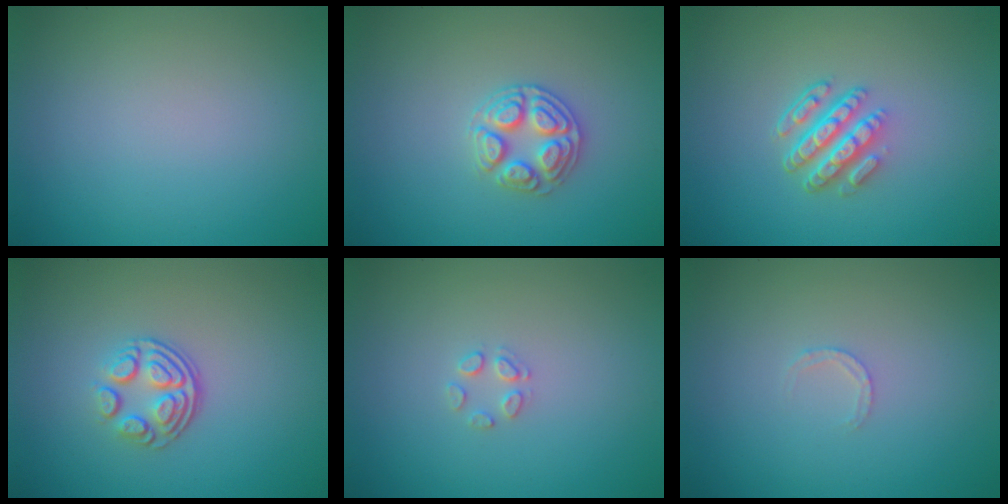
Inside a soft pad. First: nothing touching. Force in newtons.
{"total": 2.9, "press": 2.8, "slide": 0.3}
{"total": 4.6, "press": 3.2, "slide": 3.3}
{"total": 3.6, "press": 2.5, "slide": 2.6}
{"total": 1.2, "press": 1.2, "slide": 0.1}
{"total": 0.9, "press": 0.9, "slide": 0.2}